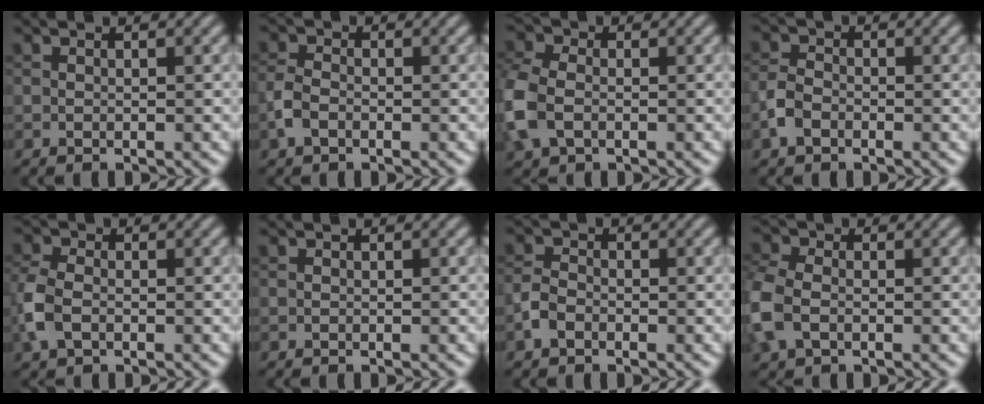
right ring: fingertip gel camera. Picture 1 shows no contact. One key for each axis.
{"total": 2.2, "fx": -1.0, "fy": 1.4, "fz": 1.3, "tx": -0.028, "ty": 0.004, "tz": -0.027}
{"total": 5.5, "fx": -1.2, "fy": 4.0, "fz": 3.6, "tx": -0.109, "ty": -0.002, "tz": -0.036}
{"total": 2.3, "fx": -1.3, "fy": 1.6, "fz": 1.2, "tx": -0.023, "ty": 0.005, "tz": -0.032}
{"total": 3.7, "fx": -1.1, "fy": 2.5, "fz": 2.6, "tx": -0.073, "ty": 0.001, "tz": -0.032}
{"total": 0.0}
{"total": 2.0, "fx": -1.2, "fy": 1.3, "fz": 1.0, "tx": -0.018, "ty": 0.005, "tz": -0.029}
{"total": 4.9, "fx": -1.2, "fy": 3.6, "fz": 3.2, "tx": -0.099, "ty": -0.001, "tz": -0.036}